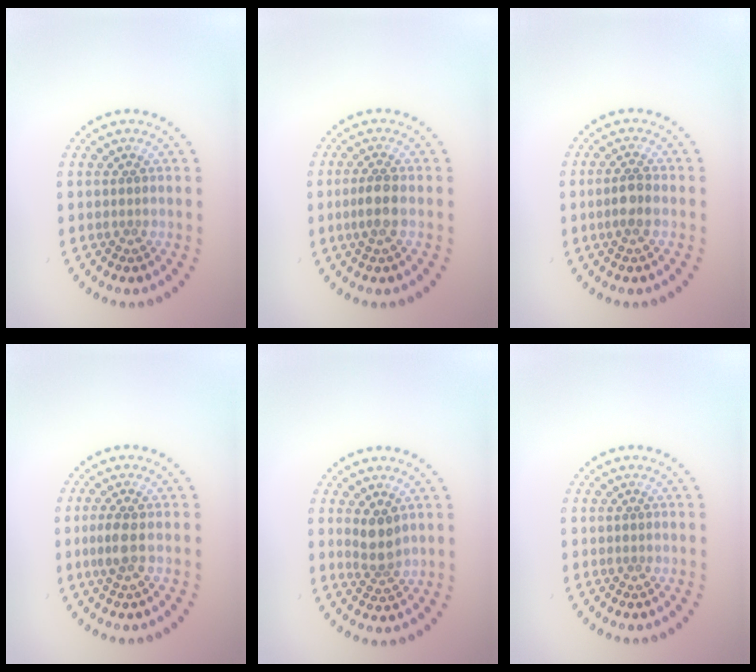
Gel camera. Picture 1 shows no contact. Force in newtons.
{"total": 2.2, "press": 2.0, "slide": 1.0}
{"total": 1.9, "press": 1.7, "slide": 0.7}
{"total": 1.7, "press": 1.6, "slide": 0.7}
{"total": 2.4, "press": 2.0, "slide": 1.3}
{"total": 0.0}